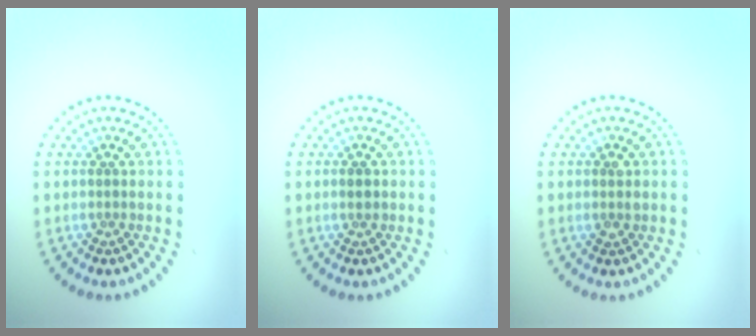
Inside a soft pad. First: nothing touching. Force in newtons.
{"total": 1.2, "press": 1.2, "slide": 0.1}
{"total": 1.1, "press": 1.1, "slide": 0.2}